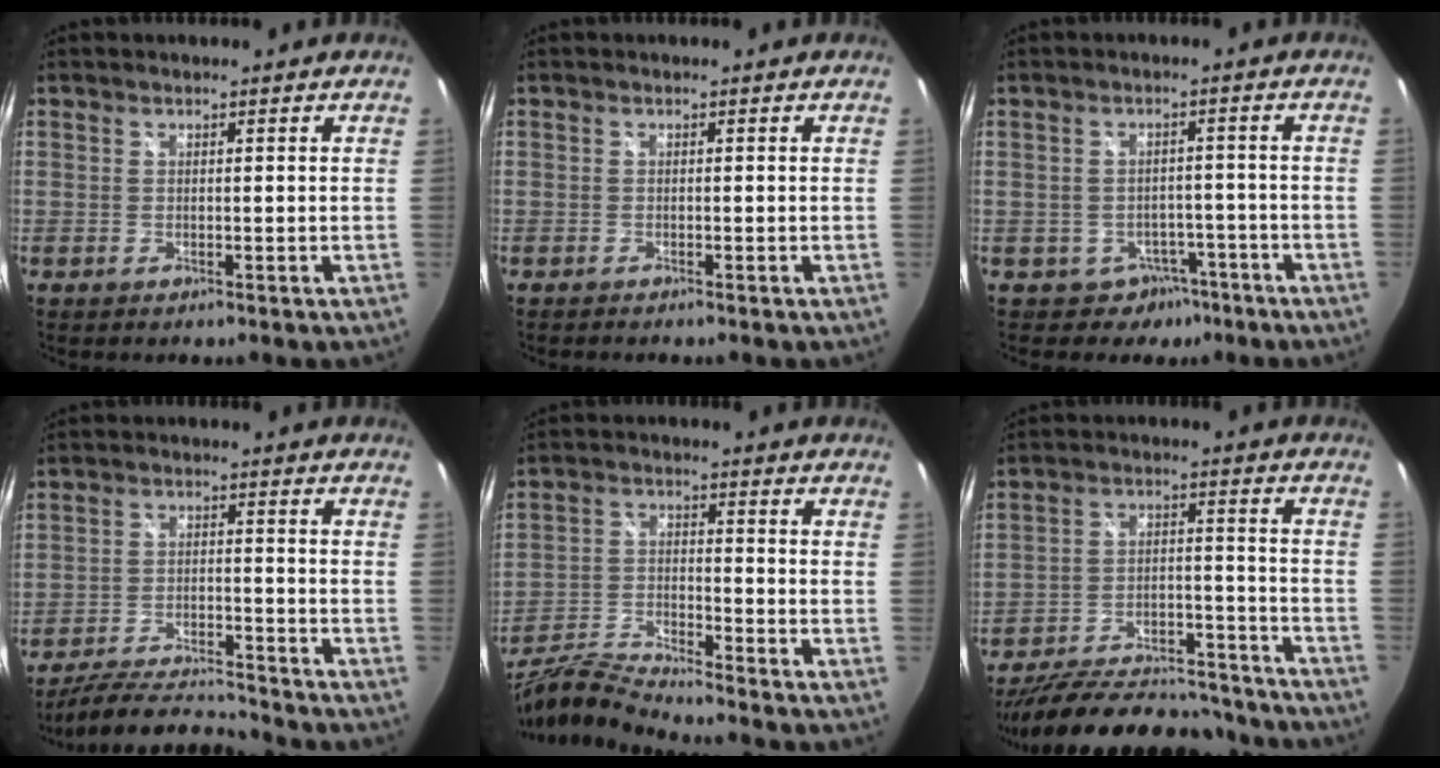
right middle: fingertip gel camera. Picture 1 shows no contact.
{"total": 0.9, "force": [-0.8, 0.1, 0.3], "torque": [-0.006, -0.007, -0.015]}
{"total": 5.4, "force": [-3.6, 4.0, -0.3], "torque": [0.007, 0.032, -0.044]}
{"total": 11.9, "force": [-11.1, 1.4, 4.0], "torque": [-0.101, -0.008, -0.186]}
{"total": 9.5, "force": [-8.7, -0.8, 3.6], "torque": [-0.076, -0.011, -0.172]}
{"total": 26.8, "force": [-23.1, 8.4, 10.8], "torque": [-0.198, 0.002, -0.306]}